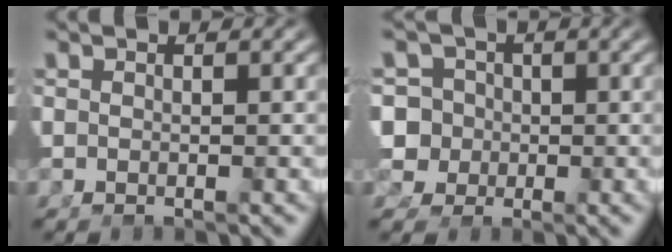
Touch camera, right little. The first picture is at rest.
{"total": 10.8, "force": [-1.1, 10.3, 3.1], "torque": [-0.095, -0.032, -0.024]}